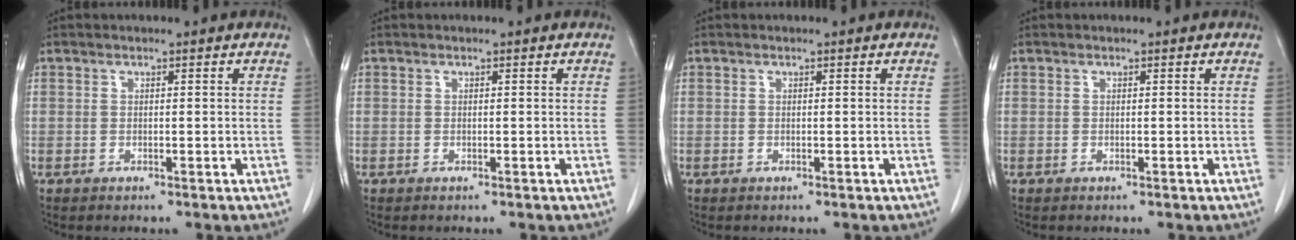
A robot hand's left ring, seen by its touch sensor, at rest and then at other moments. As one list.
[{"total": 0.0}, {"total": 0.0}, {"total": 0.0}]